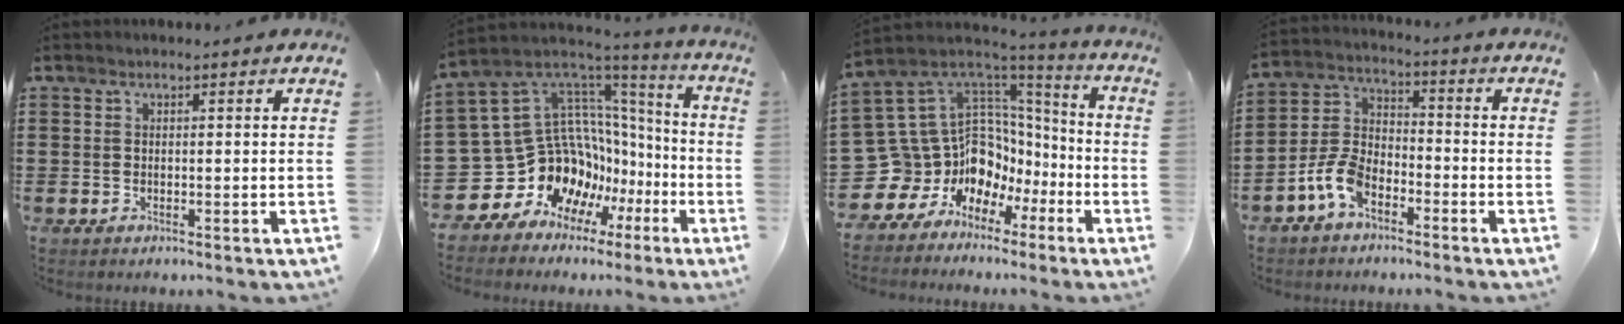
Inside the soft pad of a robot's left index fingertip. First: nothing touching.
{"total": 16.2, "force": [-4.9, 14.0, 6.5], "torque": [-0.158, -0.033, -0.044]}
{"total": 12.5, "force": [-2.3, 11.9, 3.3], "torque": [-0.106, -0.043, -0.012]}
{"total": 6.8, "force": [-4.3, 3.6, 3.9], "torque": [-0.110, 0.004, -0.090]}